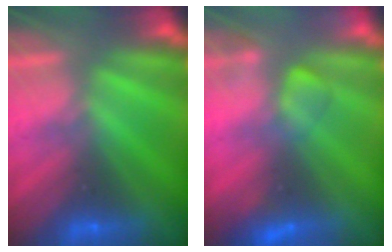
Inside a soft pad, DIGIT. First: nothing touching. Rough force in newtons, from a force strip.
{"total": 2.5}